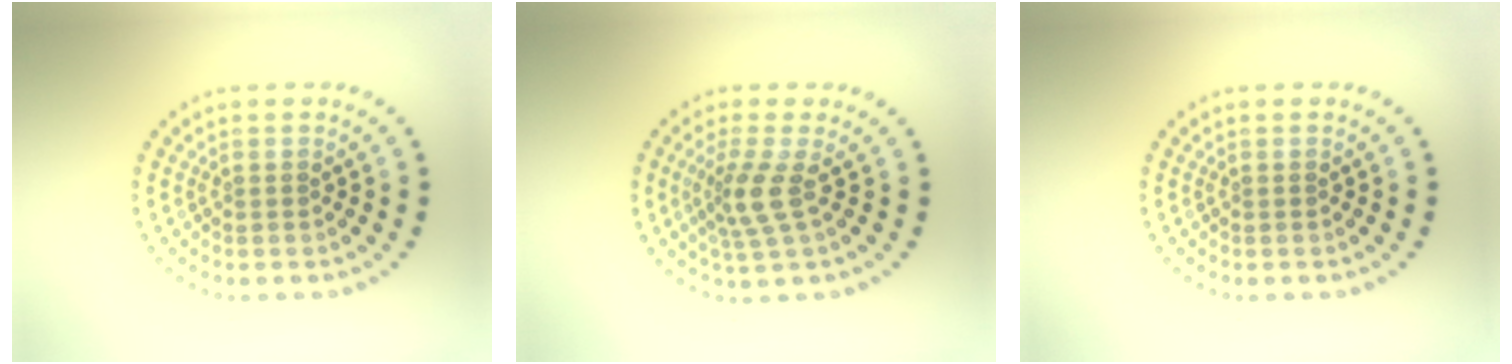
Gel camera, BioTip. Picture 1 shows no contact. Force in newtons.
{"total": 2.8, "press": 2.0, "slide": 2.0}
{"total": 0.0}